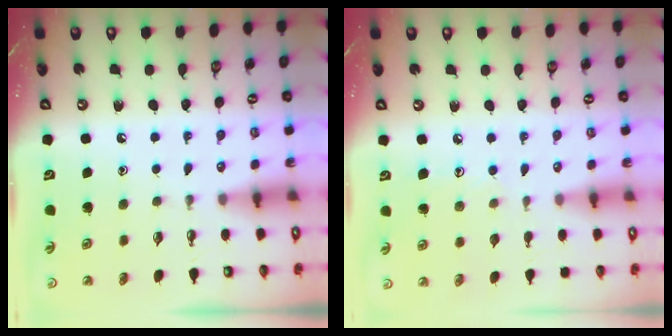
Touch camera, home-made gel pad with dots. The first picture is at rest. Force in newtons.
{"total": 5.4, "press": 5.4, "slide": 0.5}